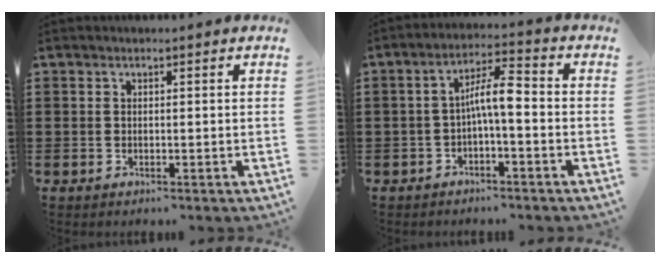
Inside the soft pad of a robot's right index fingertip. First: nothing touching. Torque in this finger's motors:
{"motor_torque": [0.98, -0.48, 0.17, 0.15]}